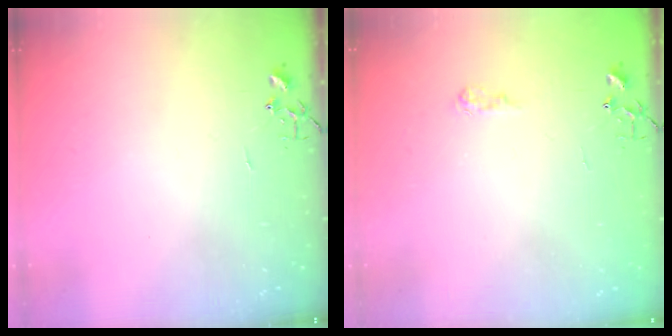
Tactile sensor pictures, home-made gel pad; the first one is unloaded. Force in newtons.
{"total": 6.9, "press": 6.9, "slide": 0.8}